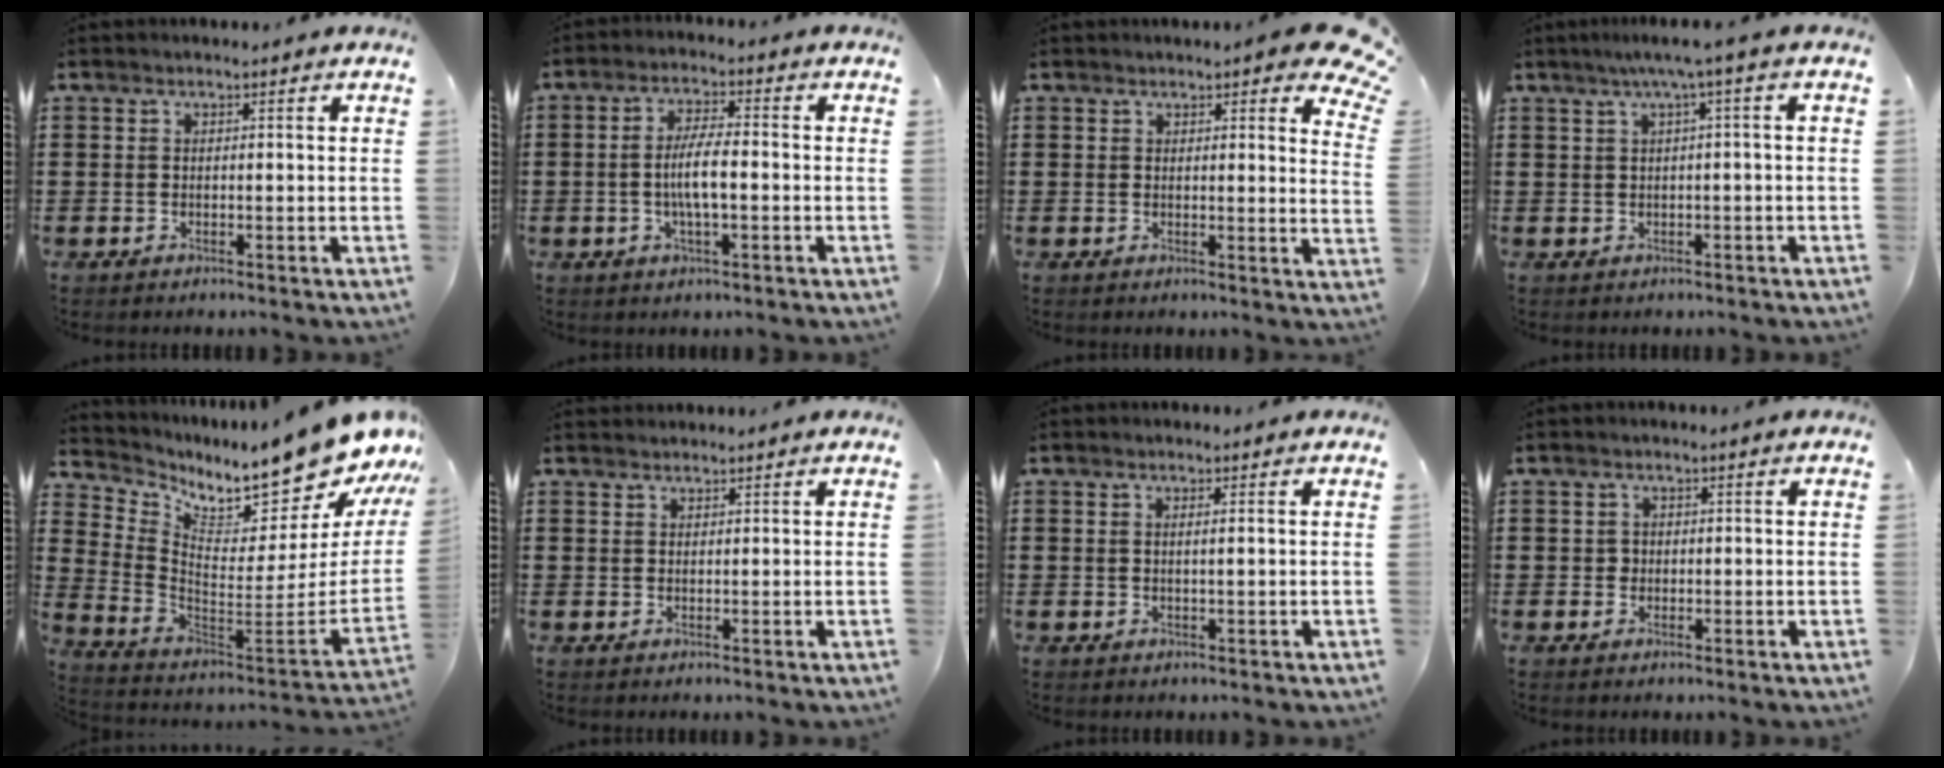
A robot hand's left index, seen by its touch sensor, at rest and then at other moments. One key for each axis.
{"total": 6.0, "fx": -0.8, "fy": 1.4, "fz": 5.8, "tx": -0.116, "ty": 0.002, "tz": -0.020}
{"total": 4.1, "fx": 3.4, "fy": 0.9, "fz": 2.1, "tx": -0.030, "ty": -0.013, "tz": 0.057}
{"total": 3.0, "fx": 0.3, "fy": -0.4, "fz": 3.0, "tx": -0.054, "ty": -0.003, "tz": 0.003}
{"total": 11.8, "fx": 11.1, "fy": 1.1, "fz": 3.8, "tx": -0.071, "ty": -0.113, "tz": 0.178}
{"total": 1.1, "fx": 1.1, "fy": 0.2, "fz": 0.0, "tx": -0.003, "ty": -0.001, "tz": 0.022}
{"total": 0.9, "fx": 0.3, "fy": -0.2, "fz": 0.8, "tx": -0.015, "ty": -0.005, "tz": 0.006}
{"total": 1.0, "fx": 0.2, "fy": 0.9, "fz": 0.2, "tx": -0.006, "ty": 0.006, "tz": 0.003}